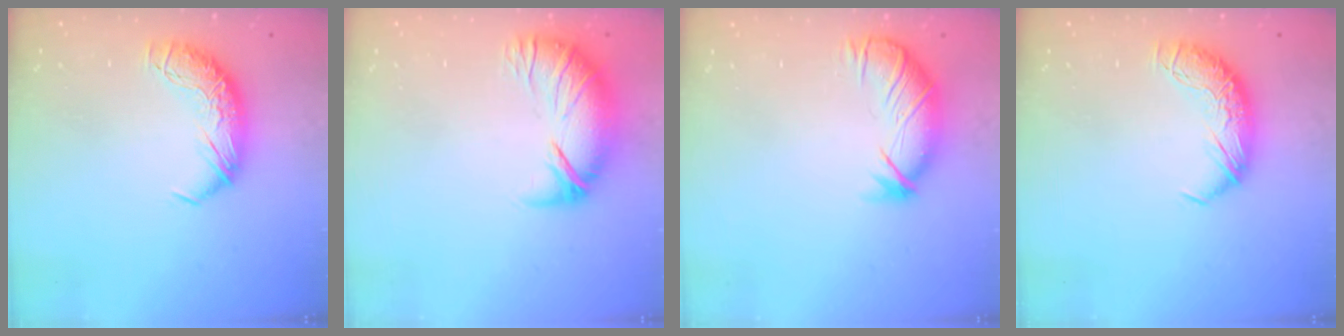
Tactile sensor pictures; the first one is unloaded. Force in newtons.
{"total": 2.8, "press": 1.7, "slide": 2.3}
{"total": 3.2, "press": 2.6, "slide": 1.8}
{"total": 0.0}